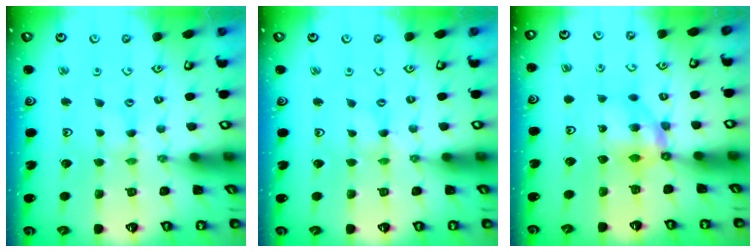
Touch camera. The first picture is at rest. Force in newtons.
{"total": 0.0}
{"total": 7.2, "press": 7.2, "slide": 0.2}